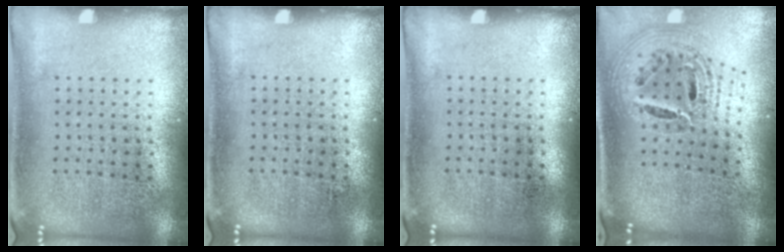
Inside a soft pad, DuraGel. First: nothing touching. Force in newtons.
{"total": 0.0}
{"total": 0.0}
{"total": 1.9, "press": 1.5, "slide": 1.2}